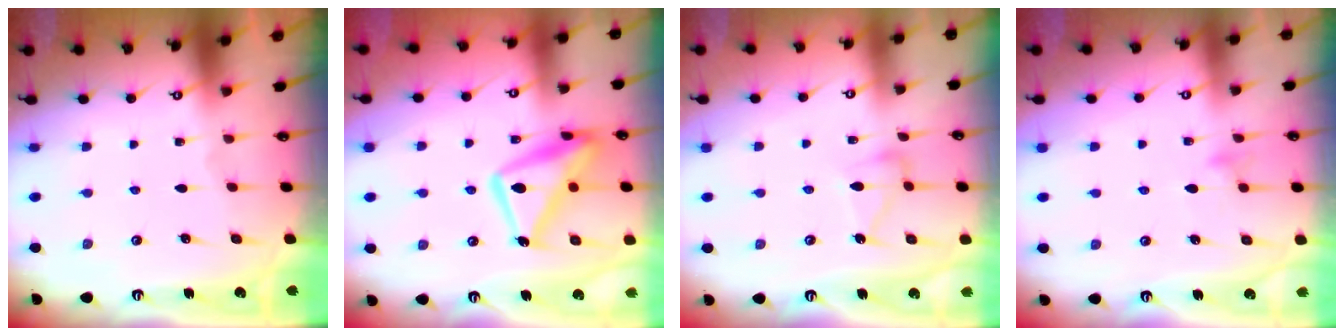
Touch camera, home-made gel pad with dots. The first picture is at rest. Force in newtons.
{"total": 14.9, "press": 14.9, "slide": 1.2}
{"total": 6.1, "press": 6.1, "slide": 0.4}
{"total": 7.4, "press": 7.4, "slide": 0.4}